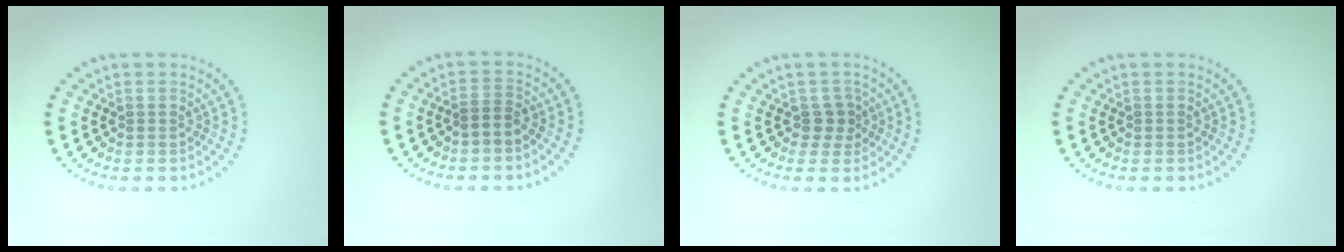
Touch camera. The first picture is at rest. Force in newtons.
{"total": 1.3, "press": 1.0, "slide": 0.8}
{"total": 1.6, "press": 1.3, "slide": 1.0}
{"total": 0.0}